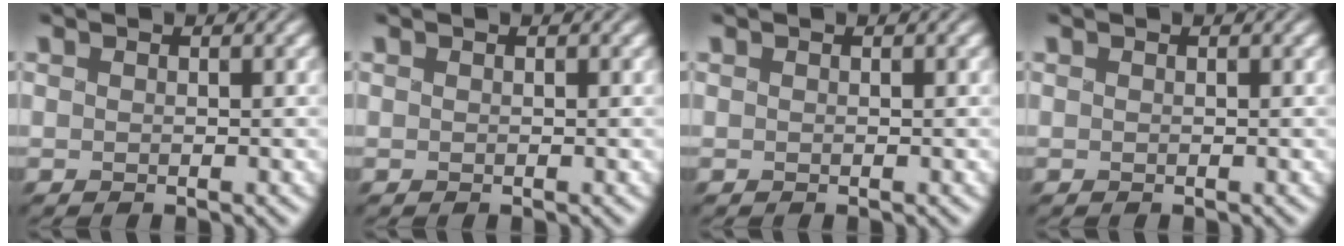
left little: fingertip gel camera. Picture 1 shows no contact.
{"total": 0.0}
{"total": 0.0}
{"total": 0.0}